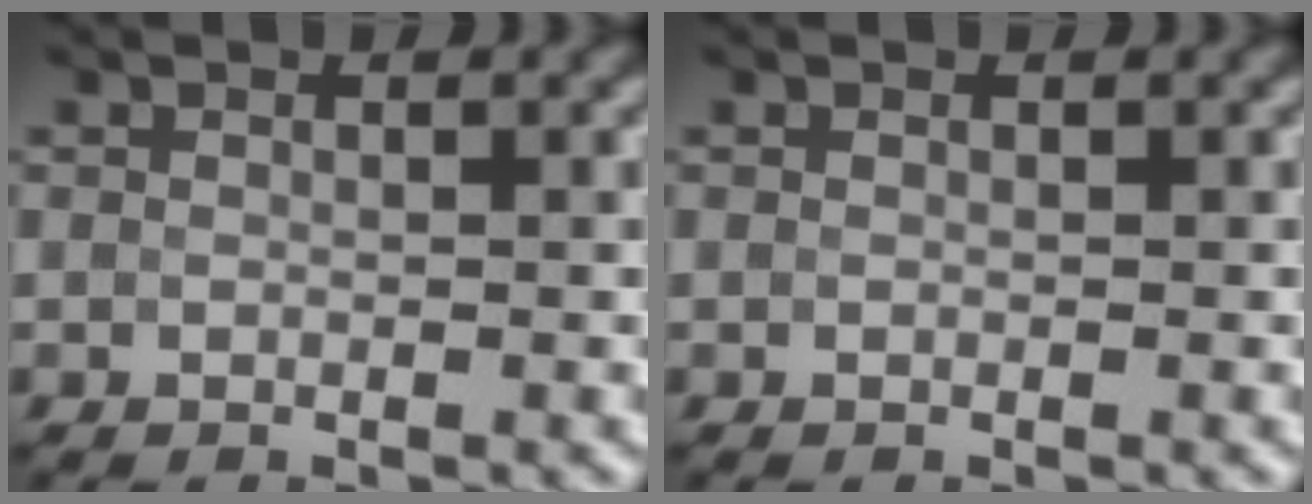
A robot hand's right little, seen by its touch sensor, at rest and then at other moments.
{"total": 0.0}